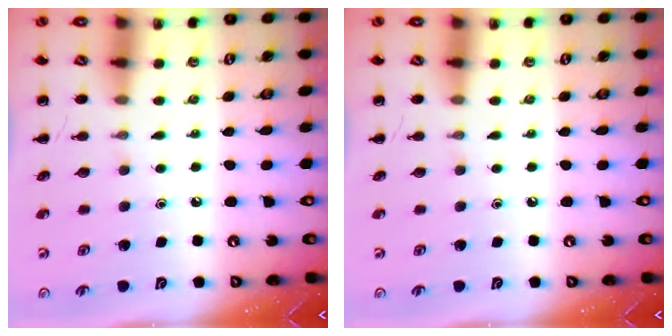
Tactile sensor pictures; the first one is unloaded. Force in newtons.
{"total": 0.0}